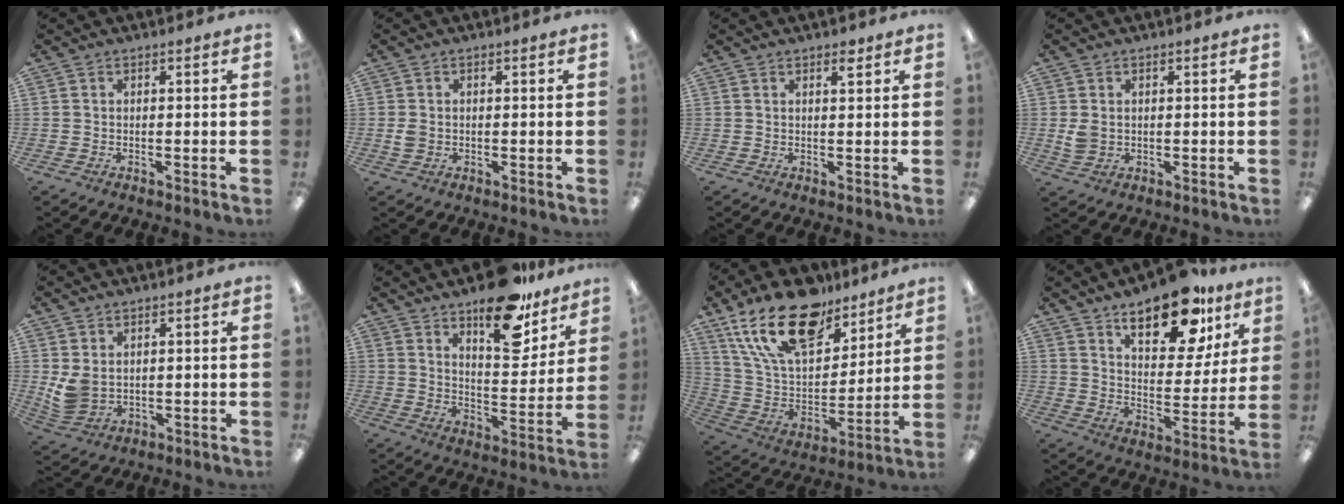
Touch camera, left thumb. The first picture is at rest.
{"total": 2.0, "force": [0.0, 1.6, 1.2], "torque": [-0.023, 0.004, -0.001]}
{"total": 1.8, "force": [1.5, 0.4, 0.9], "torque": [-0.012, -0.004, 0.026]}
{"total": 3.0, "force": [0.6, 2.3, 1.9], "torque": [-0.030, 0.000, 0.011]}
{"total": 5.0, "force": [1.7, 3.6, 3.1], "torque": [-0.066, -0.008, 0.033]}
{"total": 16.9, "force": [12.7, 6.7, 9.0], "torque": [-0.117, -0.086, 0.215]}
{"total": 22.6, "force": [14.9, 11.1, 12.8], "torque": [-0.244, -0.076, 0.269]}
{"total": 20.0, "force": [12.9, 9.0, 12.4], "torque": [-0.172, -0.065, 0.211]}